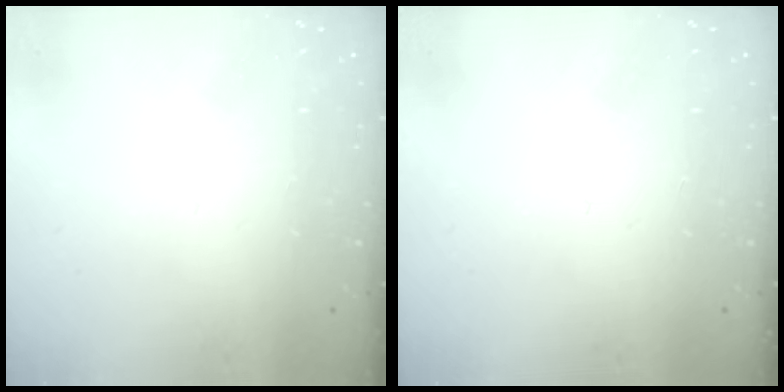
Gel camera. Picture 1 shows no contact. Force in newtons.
{"total": 0.0}